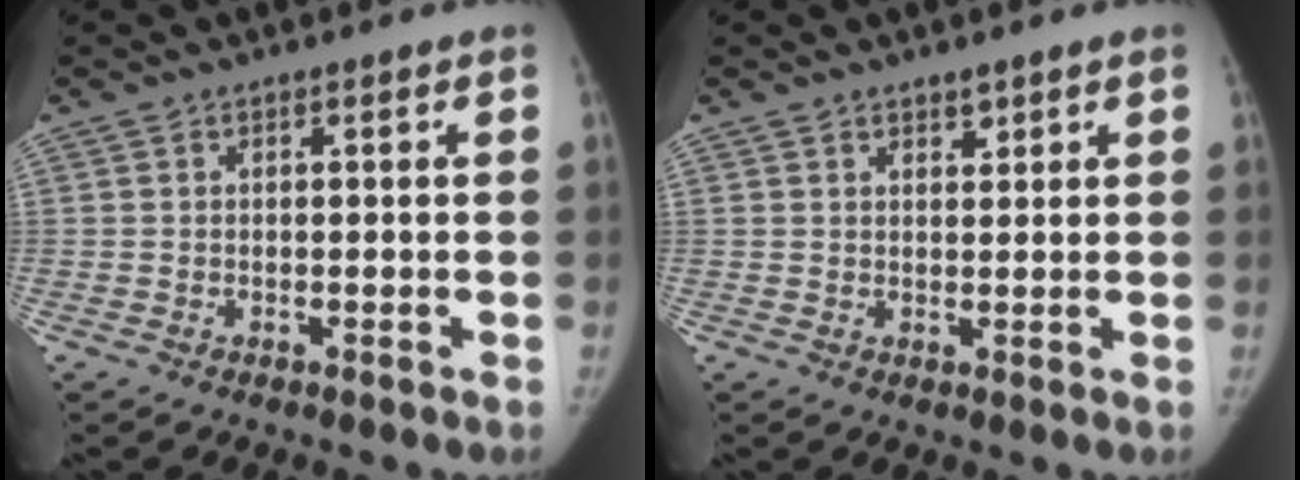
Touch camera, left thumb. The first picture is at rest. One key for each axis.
{"total": 1.7, "fx": 1.3, "fy": 0.9, "fz": 0.6, "tx": 0.006, "ty": -0.014, "tz": 0.017}